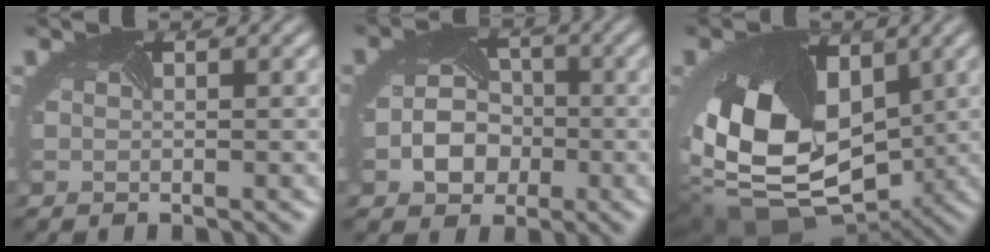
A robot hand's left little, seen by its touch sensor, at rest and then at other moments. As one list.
[{"total": 3.9, "force": [-1.2, 3.4, 1.5], "torque": [-0.039, -0.005, -0.022]}, {"total": 14.8, "force": [-1.7, 9.9, 10.8], "torque": [-0.230, -0.035, -0.016]}]